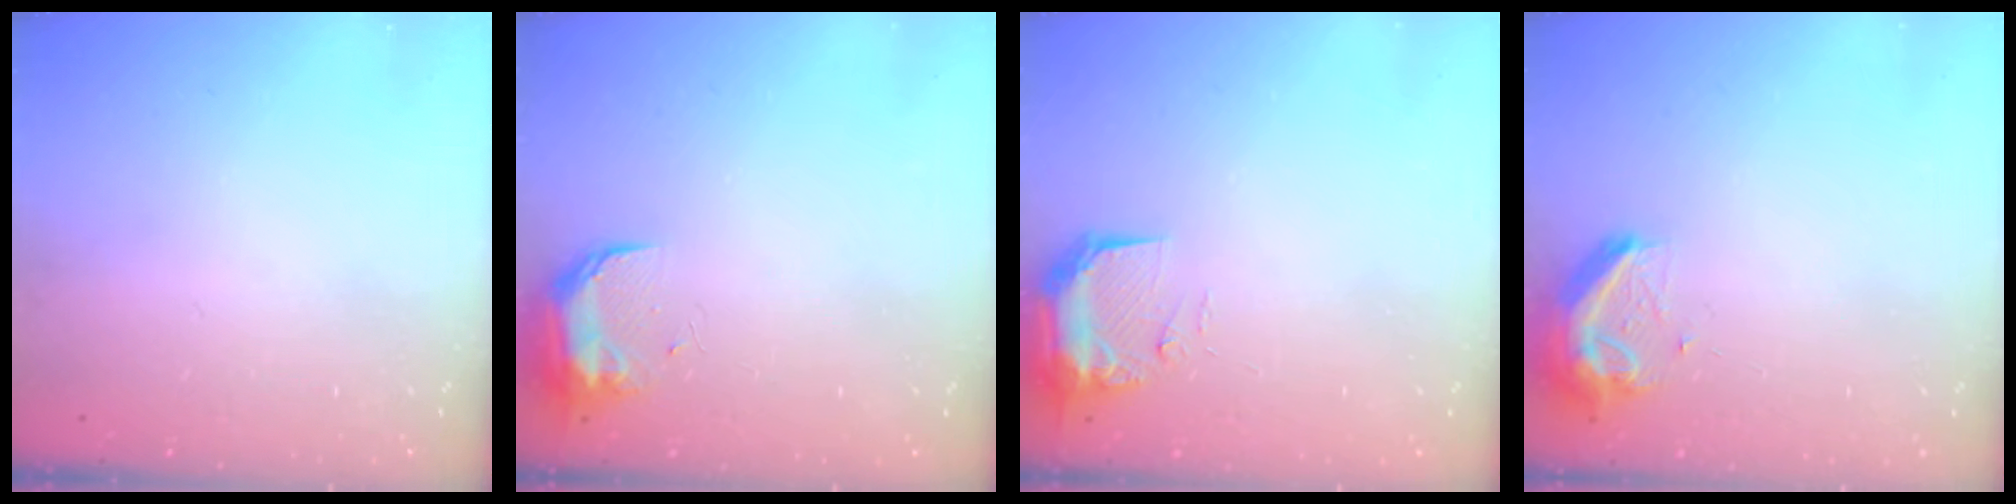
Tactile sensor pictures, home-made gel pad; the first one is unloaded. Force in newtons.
{"total": 8.7, "press": 8.7, "slide": 0.6}
{"total": 9.2, "press": 9.0, "slide": 1.5}
{"total": 10.1, "press": 10.1, "slide": 0.9}